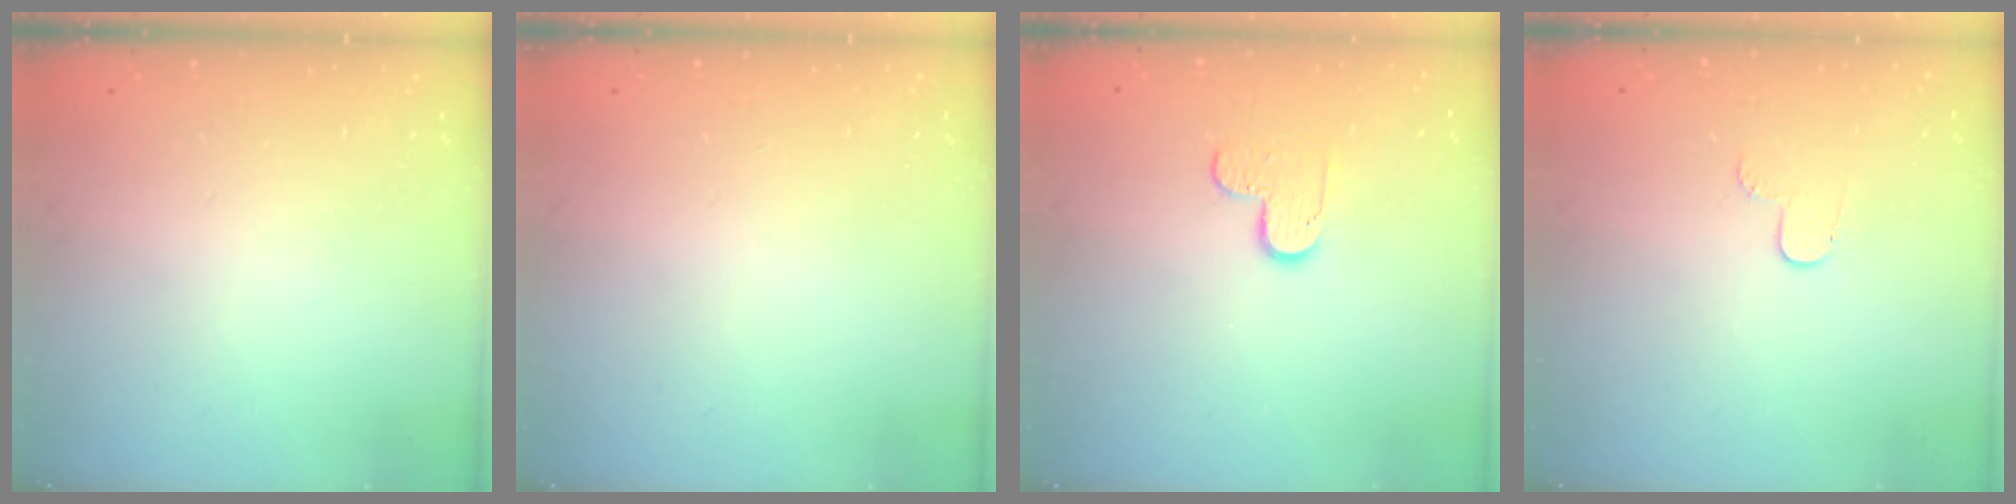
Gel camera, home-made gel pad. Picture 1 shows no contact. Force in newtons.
{"total": 0.8, "press": 0.5, "slide": 0.6}
{"total": 5.5, "press": 5.5, "slide": 0.5}
{"total": 3.8, "press": 3.8, "slide": 0.4}